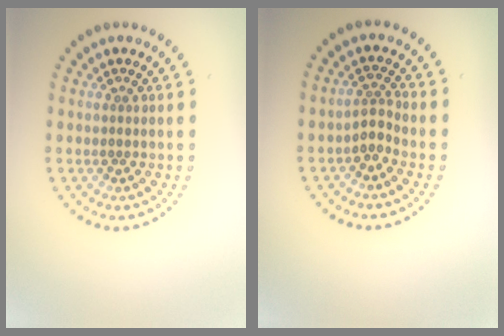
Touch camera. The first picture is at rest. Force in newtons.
{"total": 1.8, "press": 1.2, "slide": 1.3}